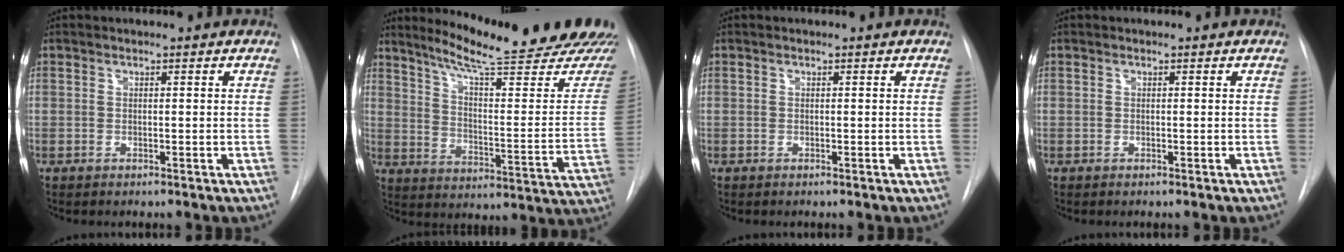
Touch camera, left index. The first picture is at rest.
{"total": 25.8, "force": [22.8, 1.1, 12.1], "torque": [-0.173, -0.105, 0.292]}
{"total": 0.0}
{"total": 0.0}